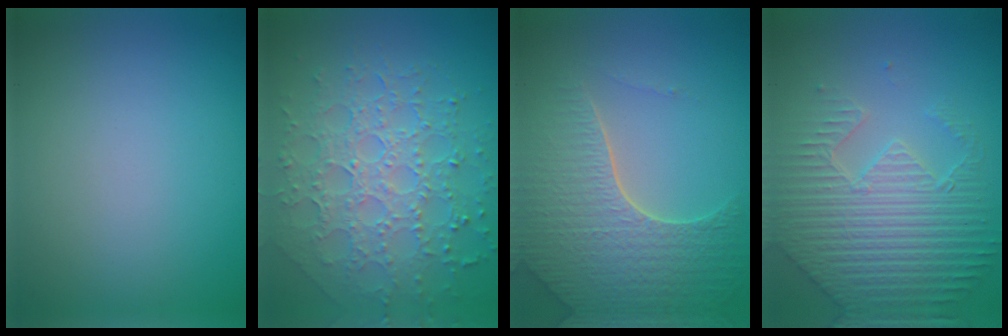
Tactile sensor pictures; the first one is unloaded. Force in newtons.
{"total": 7.5, "press": 5.4, "slide": 5.2}
{"total": 7.0, "press": 5.2, "slide": 4.6}
{"total": 6.5, "press": 5.3, "slide": 3.8}